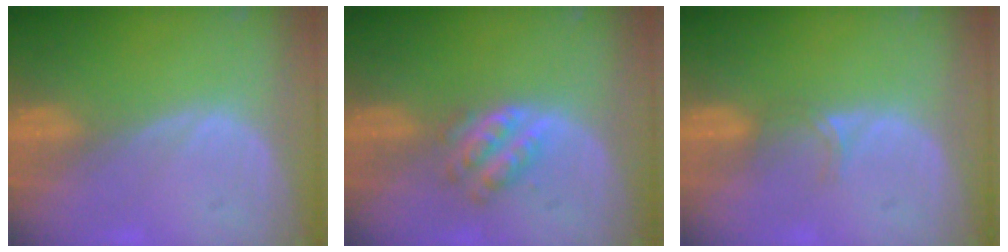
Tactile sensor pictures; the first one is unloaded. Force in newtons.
{"total": 4.3, "press": 4.3, "slide": 0.6}
{"total": 1.9, "press": 1.5, "slide": 1.2}